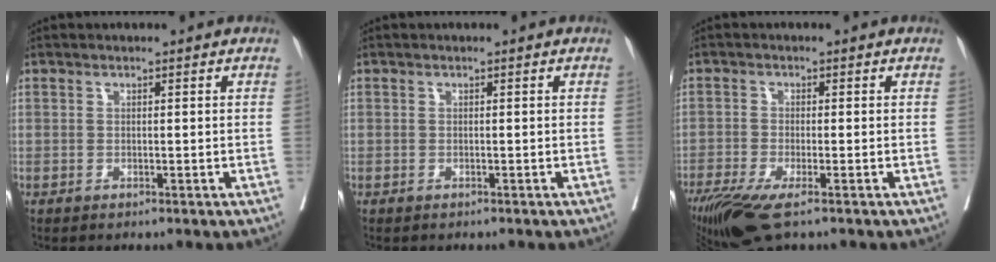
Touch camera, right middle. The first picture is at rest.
{"total": 0.7, "force": [-0.7, 0.1, 0.2], "torque": [-0.012, -0.003, -0.011]}
{"total": 8.0, "force": [-5.4, 1.7, 5.6], "torque": [-0.095, -0.019, -0.097]}